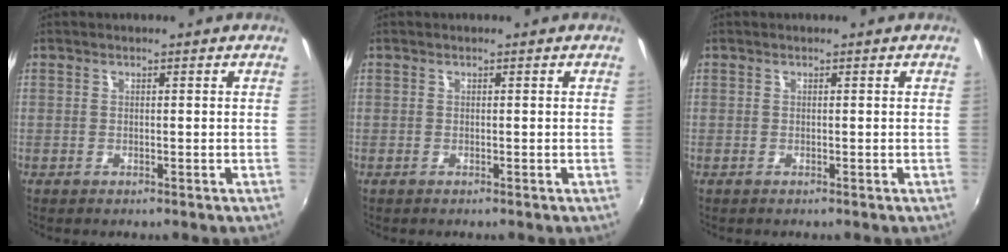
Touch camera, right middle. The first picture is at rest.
{"total": 0.0}
{"total": 0.0}